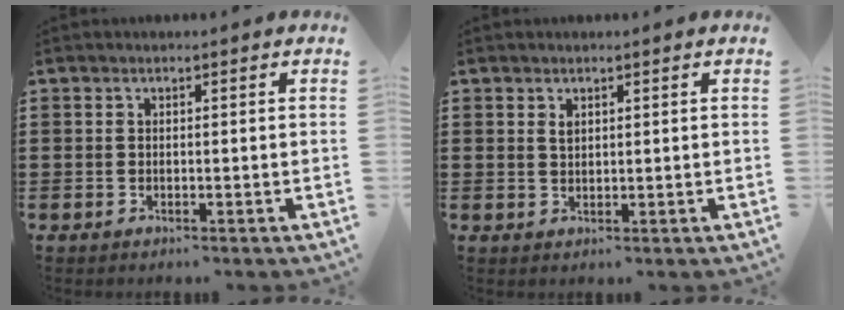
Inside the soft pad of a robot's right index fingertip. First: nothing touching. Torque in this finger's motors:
{"motor_torque": [0.00, 0.01, 0.00, 0.03]}